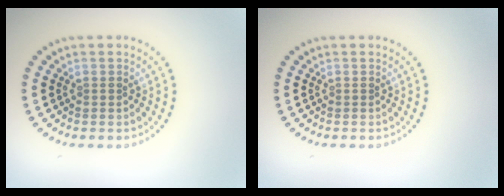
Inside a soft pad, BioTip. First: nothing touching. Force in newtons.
{"total": 0.0}